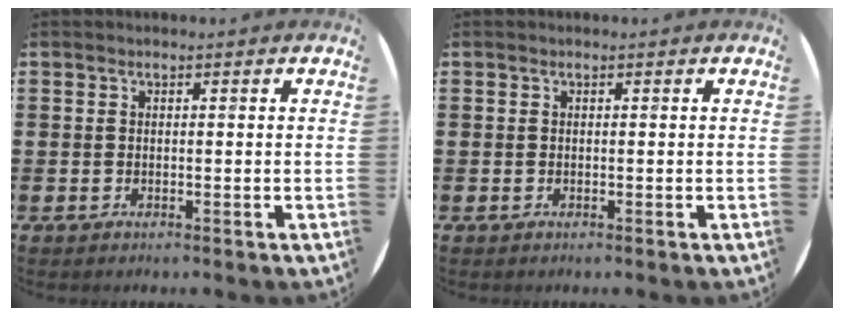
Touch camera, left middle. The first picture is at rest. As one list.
[{"total": 0.0}]